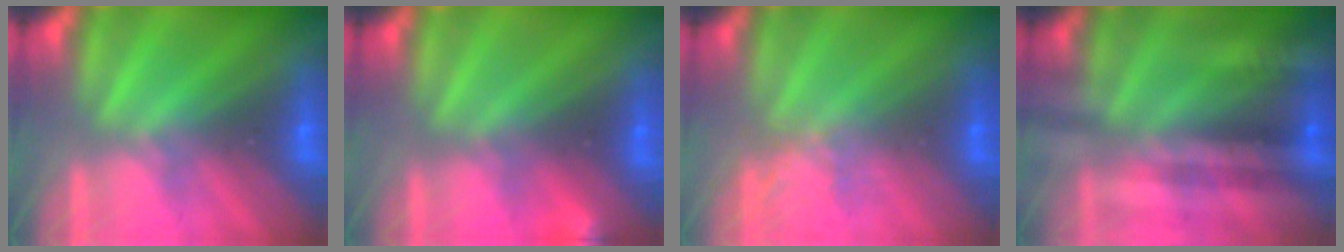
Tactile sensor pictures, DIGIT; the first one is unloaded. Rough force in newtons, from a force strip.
{"total": 2.9}
{"total": 1.8}
{"total": 2.8}